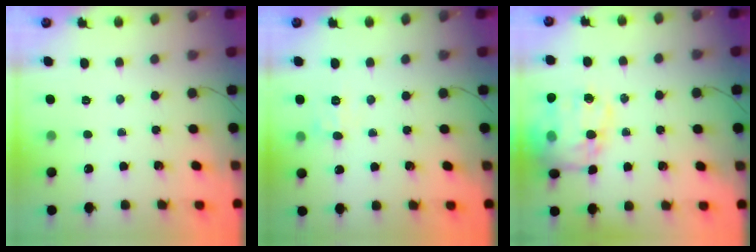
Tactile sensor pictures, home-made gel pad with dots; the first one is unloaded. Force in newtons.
{"total": 7.1, "press": 6.9, "slide": 1.7}
{"total": 17.2, "press": 17.0, "slide": 3.0}